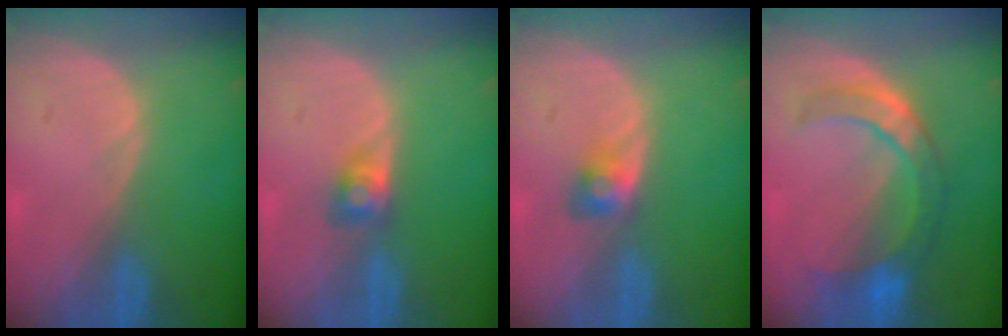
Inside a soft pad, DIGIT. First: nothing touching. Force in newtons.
{"total": 2.7, "press": 2.5, "slide": 1.0}
{"total": 2.8, "press": 2.5, "slide": 1.2}
{"total": 7.6, "press": 7.3, "slide": 1.9}